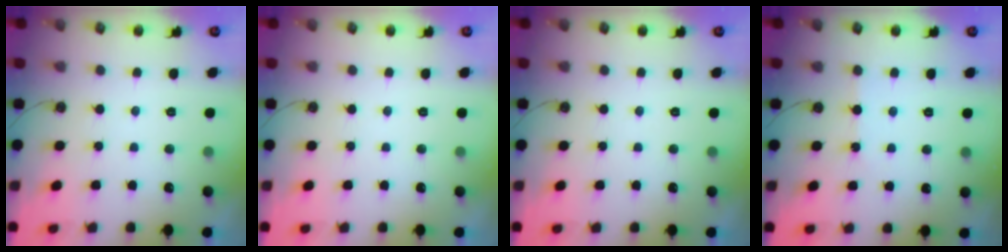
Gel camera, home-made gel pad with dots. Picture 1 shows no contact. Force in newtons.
{"total": 0.0}
{"total": 0.0}
{"total": 1.9, "press": 1.9, "slide": 0.4}